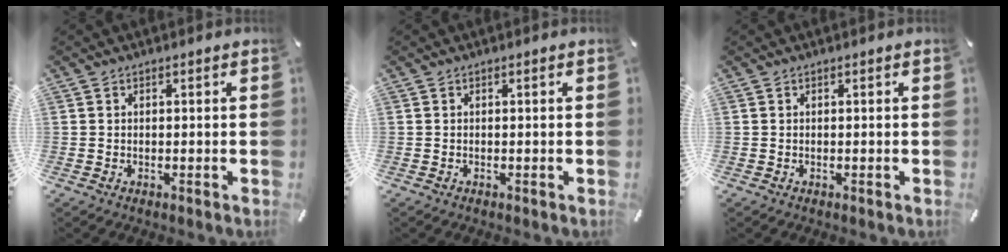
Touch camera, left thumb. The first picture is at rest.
{"total": 0.0}
{"total": 0.0}